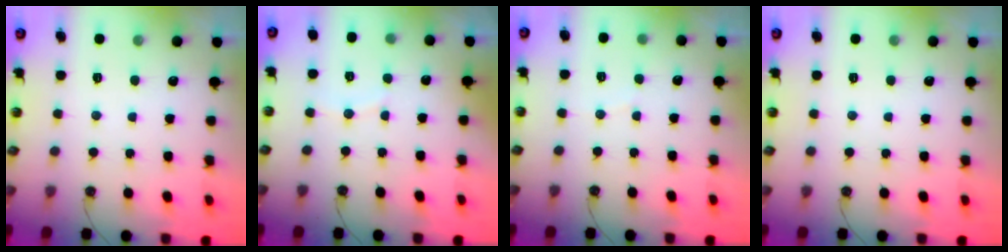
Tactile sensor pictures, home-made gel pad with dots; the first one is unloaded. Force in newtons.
{"total": 4.0, "press": 3.9, "slide": 0.7}
{"total": 2.9, "press": 2.9, "slide": 0.3}
{"total": 0.0}